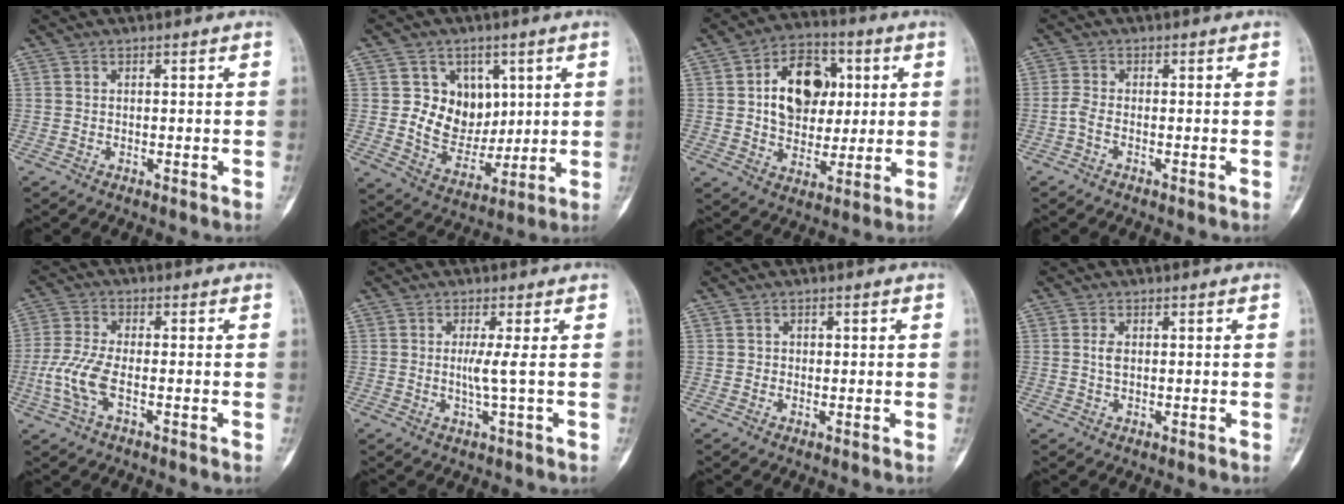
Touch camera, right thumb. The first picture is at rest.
{"total": 10.5, "force": [3.0, 8.9, 4.6], "torque": [-0.030, -0.015, 0.065]}
{"total": 14.5, "force": [2.8, 10.5, 9.7], "torque": [-0.108, 0.004, 0.045]}
{"total": 2.0, "force": [-0.9, 0.8, 1.6], "torque": [-0.039, 0.003, -0.025]}
{"total": 7.2, "force": [-2.2, 2.6, 6.4], "torque": [-0.161, 0.006, -0.046]}
{"total": 2.8, "force": [0.0, -0.5, 2.7], "torque": [-0.068, -0.009, -0.002]}
{"total": 0.8, "force": [0.0, 0.8, 0.2], "torque": [0.002, 0.003, -0.002]}
{"total": 1.7, "force": [0.2, 1.0, 1.4], "torque": [-0.027, 0.000, 0.003]}